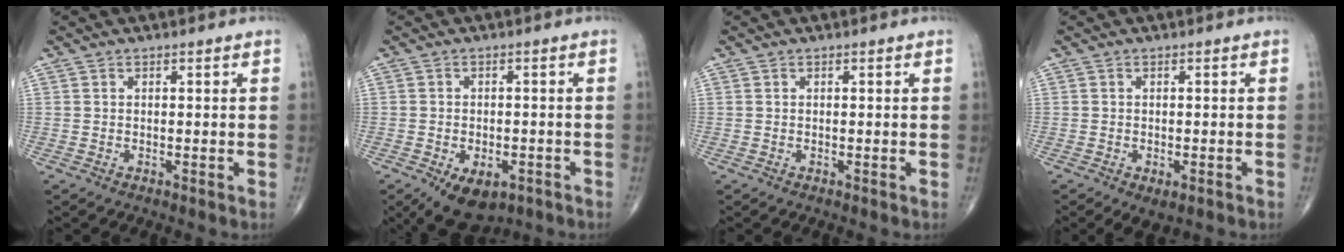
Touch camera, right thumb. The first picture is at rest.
{"total": 9.0, "force": [-4.9, 5.2, 5.5], "torque": [-0.069, 0.011, -0.065]}
{"total": 0.0}
{"total": 3.5, "force": [-1.7, 1.8, 2.5], "torque": [-0.036, 0.001, -0.018]}